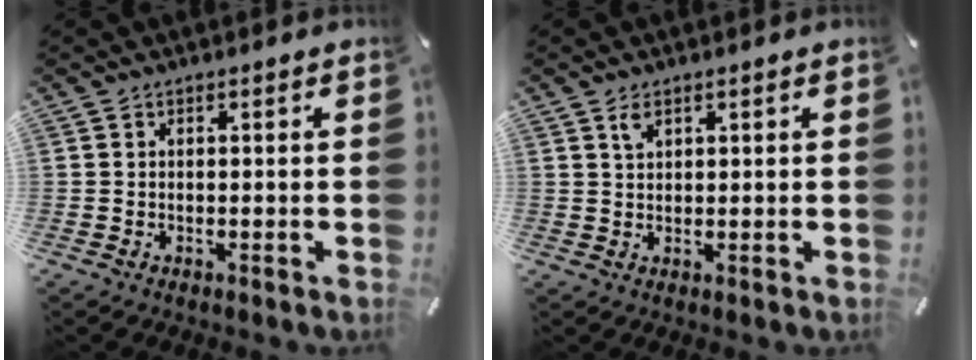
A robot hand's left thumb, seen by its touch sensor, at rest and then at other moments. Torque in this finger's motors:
{"motor_torque": [0.53, 0.47, -0.16, -0.11, 0.12]}